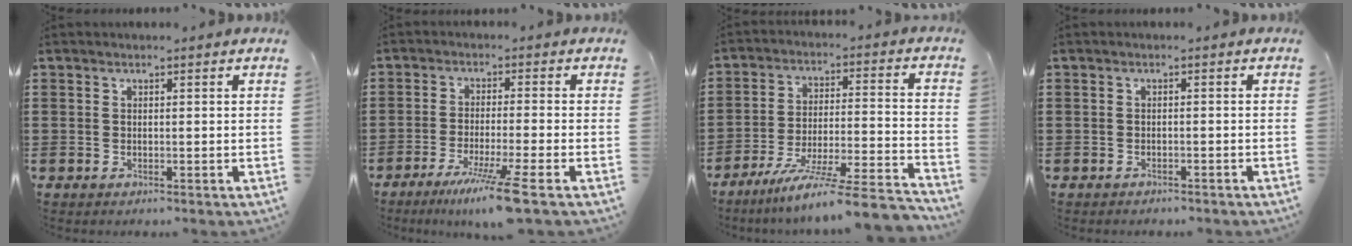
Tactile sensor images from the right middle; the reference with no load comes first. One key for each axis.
{"total": 7.4, "fx": -4.9, "fy": -0.6, "fz": 5.6, "tx": -0.107, "ty": -0.022, "tz": -0.088}
{"total": 10.4, "fx": -8.8, "fy": -0.1, "fz": 5.5, "tx": -0.084, "ty": 0.000, "tz": -0.169}
{"total": 0.9, "fx": -0.9, "fy": 0.1, "fz": 0.0, "tx": -0.004, "ty": -0.001, "tz": -0.020}